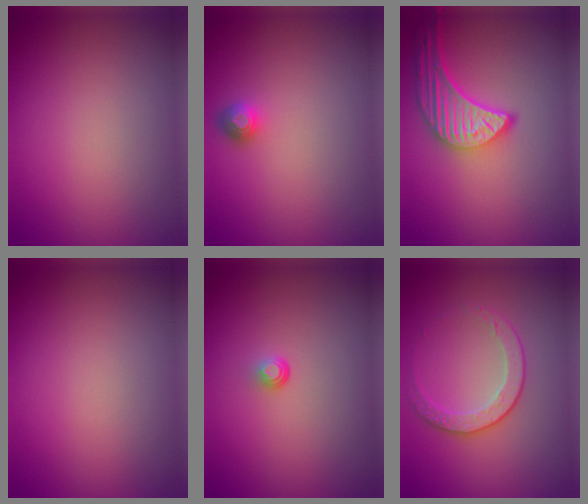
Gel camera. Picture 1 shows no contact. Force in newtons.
{"total": 1.2, "press": 1.1, "slide": 0.4}
{"total": 5.3, "press": 4.3, "slide": 3.1}
{"total": 0.0}
{"total": 0.9, "press": 0.5, "slide": 0.7}
{"total": 2.4, "press": 1.9, "slide": 1.5}